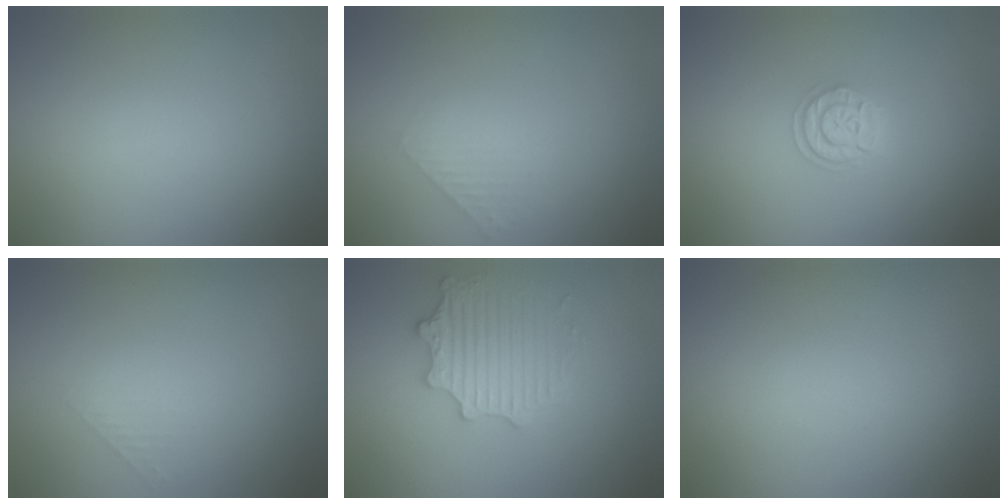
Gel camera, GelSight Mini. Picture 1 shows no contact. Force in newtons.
{"total": 1.3, "press": 1.3, "slide": 0.2}
{"total": 2.0, "press": 1.9, "slide": 0.3}
{"total": 1.0, "press": 1.0, "slide": 0.1}
{"total": 3.1, "press": 3.0, "slide": 0.7}
{"total": 0.0}